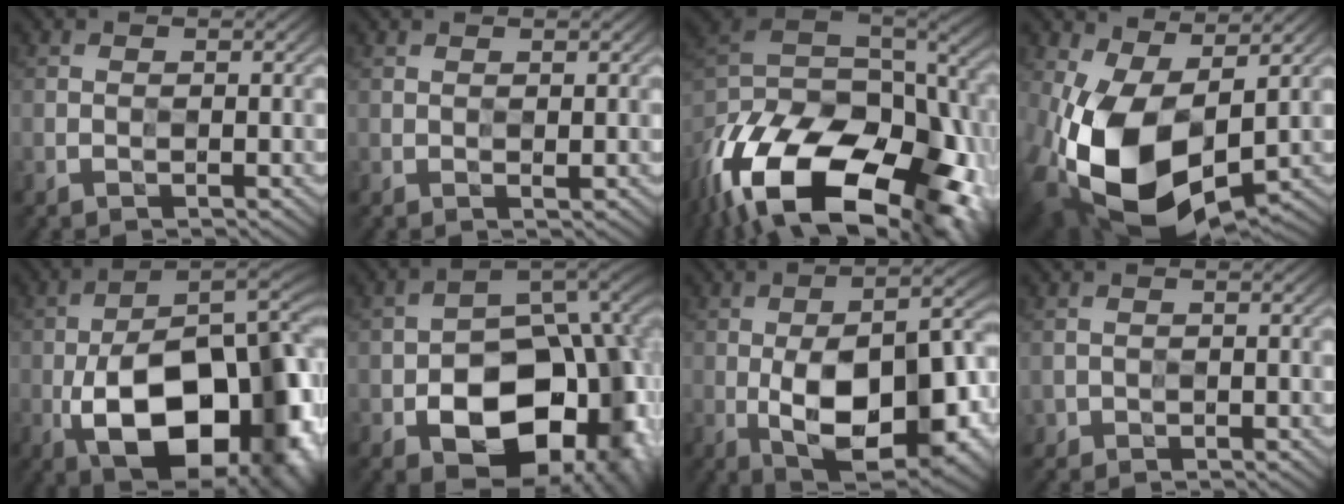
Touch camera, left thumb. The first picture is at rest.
{"total": 0.5, "force": [0.5, -0.1, -0.2], "torque": [-0.003, -0.002, 0.009]}
{"total": 19.2, "force": [-11.8, 10.1, 11.3], "torque": [-0.262, -0.041, -0.159]}
{"total": 15.0, "force": [-1.2, 9.6, 11.5], "torque": [-0.253, -0.038, -0.012]}
{"total": 18.4, "force": [-6.1, 9.2, 14.8], "torque": [-0.203, -0.015, -0.094]}
{"total": 16.9, "force": [-5.8, 11.5, 10.9], "torque": [-0.128, -0.032, -0.073]}
{"total": 14.3, "force": [-3.4, 6.9, 12.0], "torque": [-0.182, -0.006, -0.047]}
{"total": 1.2, "force": [-0.6, 1.0, 0.0], "torque": [-0.003, -0.008, -0.013]}